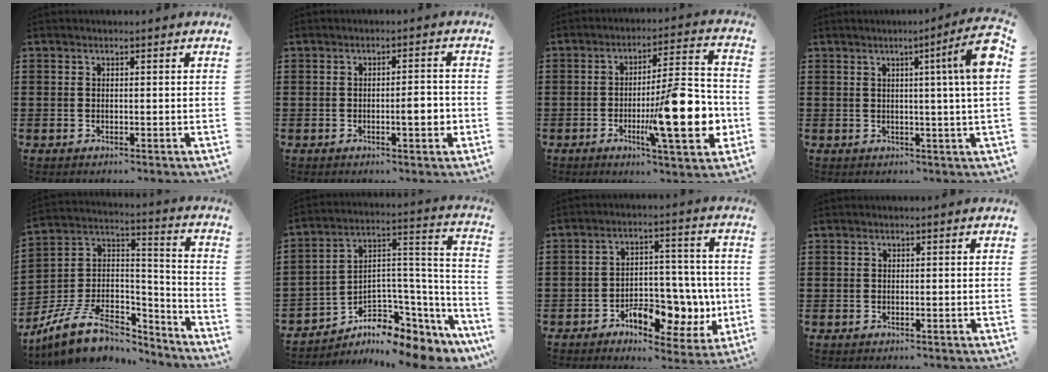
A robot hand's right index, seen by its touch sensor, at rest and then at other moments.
{"total": 3.7, "force": [-0.9, 0.9, 3.5], "torque": [-0.050, -0.001, -0.018]}
{"total": 15.5, "force": [-4.3, 3.4, 14.5], "torque": [-0.211, -0.006, -0.071]}
{"total": 8.0, "force": [2.0, -0.8, 7.7], "torque": [-0.119, -0.016, 0.026]}
{"total": 11.1, "force": [-7.5, 5.4, 6.3], "torque": [-0.131, 0.023, -0.138]}
{"total": 4.7, "force": [-3.1, 2.8, 2.3], "torque": [-0.053, -0.029, -0.055]}
{"total": 8.5, "force": [-2.9, 5.7, 5.6], "torque": [-0.074, 0.013, -0.049]}
{"total": 0.0}